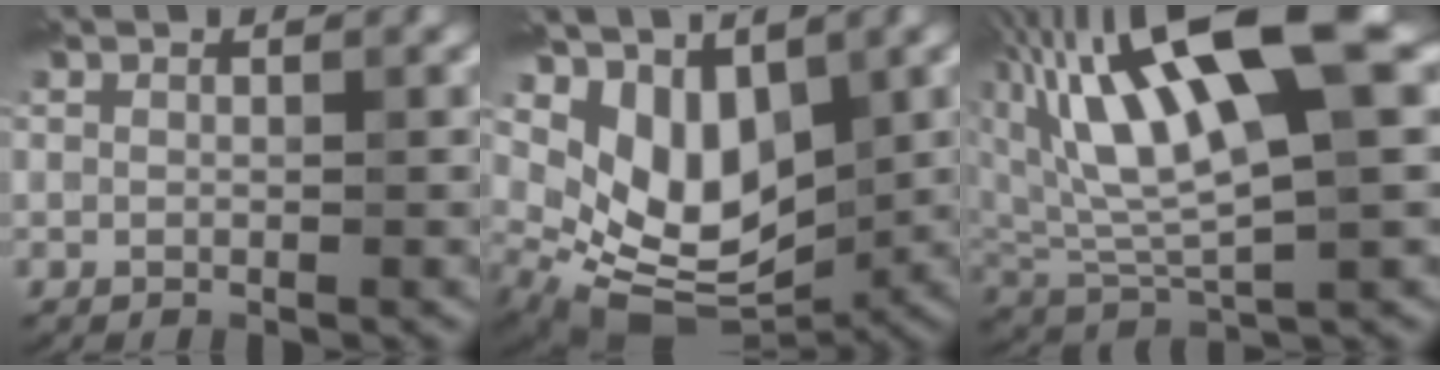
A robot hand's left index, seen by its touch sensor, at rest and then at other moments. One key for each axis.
{"total": 7.1, "fx": 2.1, "fy": 4.7, "fz": 4.9, "tx": -0.093, "ty": -0.025, "tz": 0.044}
{"total": 13.2, "fx": 4.5, "fy": 4.4, "fz": 11.6, "tx": -0.220, "ty": 0.022, "tz": 0.078}